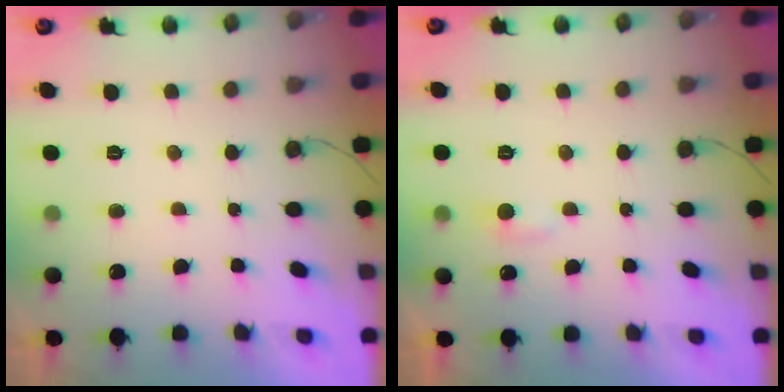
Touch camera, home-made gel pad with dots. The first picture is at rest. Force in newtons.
{"total": 3.3, "press": 3.3, "slide": 0.4}